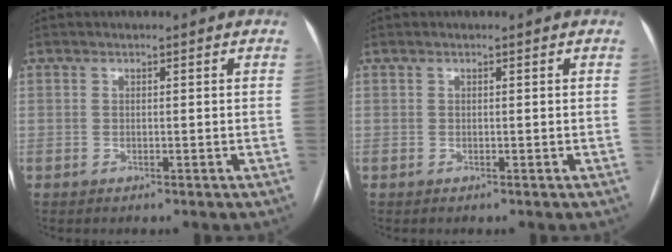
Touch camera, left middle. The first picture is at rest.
{"total": 0.0}